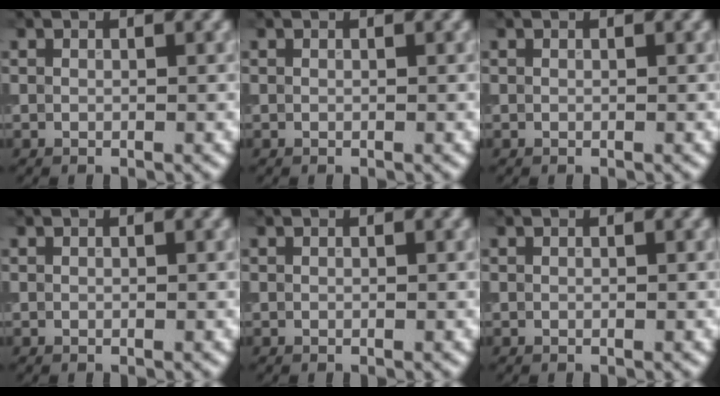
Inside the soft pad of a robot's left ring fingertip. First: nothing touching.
{"total": 0.0}
{"total": 0.0}
{"total": 0.0}
{"total": 0.0}
{"total": 0.0}